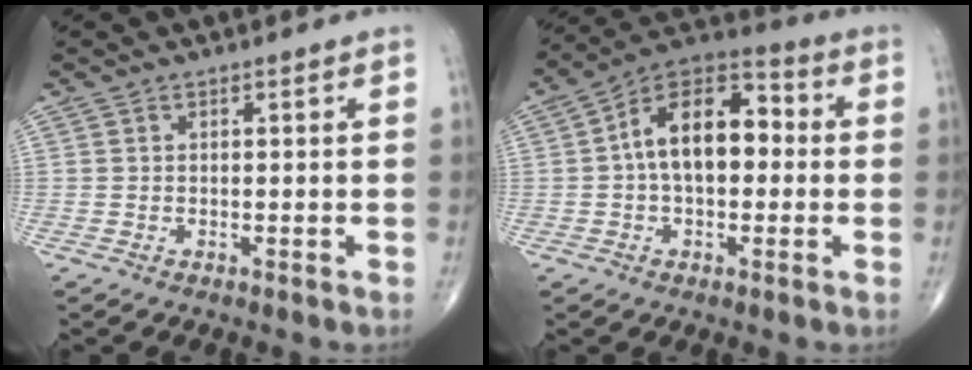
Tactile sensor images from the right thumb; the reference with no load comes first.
{"total": 14.8, "force": [0.8, 8.6, 12.0], "torque": [-0.177, 0.039, -0.002]}